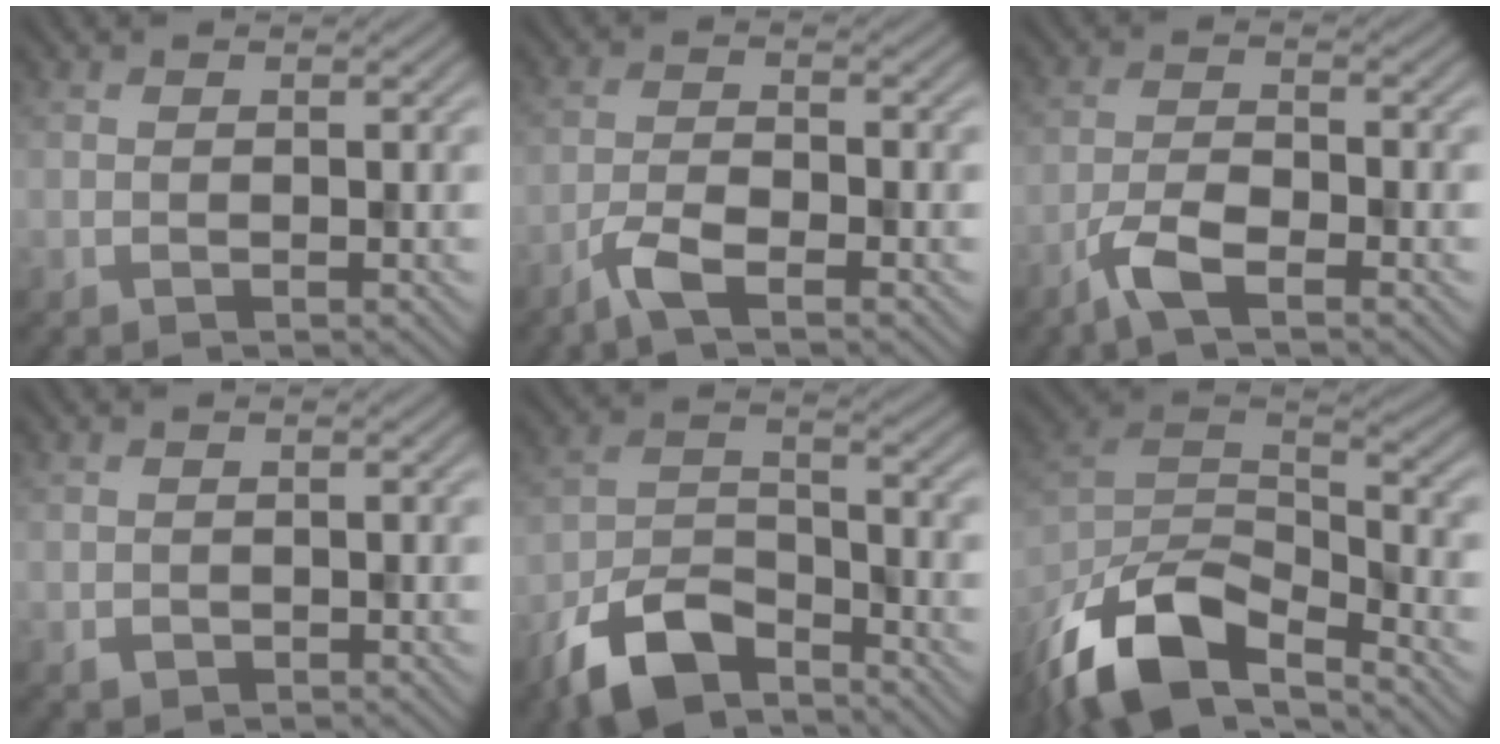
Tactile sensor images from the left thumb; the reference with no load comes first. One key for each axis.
{"total": 4.1, "fx": -2.8, "fy": 1.0, "fz": 2.8, "tx": -0.065, "ty": -0.001, "tz": -0.066}
{"total": 4.7, "fx": -3.1, "fy": 1.3, "fz": 3.3, "tx": -0.074, "ty": -0.001, "tz": -0.073}
{"total": 0.7, "fx": -0.3, "fy": 0.6, "fz": 0.1, "tx": -0.002, "ty": -0.004, "tz": -0.006}
{"total": 9.9, "fx": -7.1, "fy": 4.3, "fz": 5.4, "tx": -0.105, "ty": -0.007, "tz": -0.155}
{"total": 15.0, "fx": -10.3, "fy": 6.3, "fz": 9.0, "tx": -0.219, "ty": -0.021, "tz": -0.189}